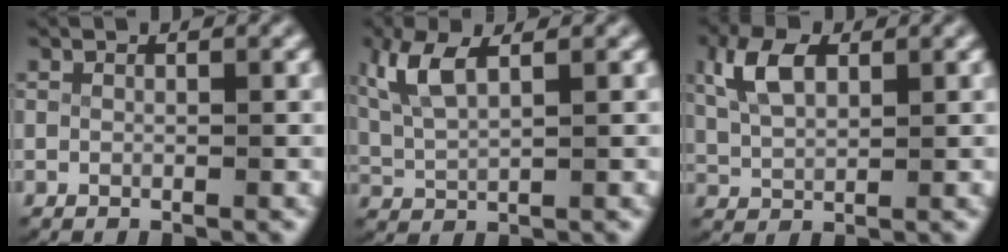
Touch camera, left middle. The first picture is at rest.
{"total": 4.2, "force": [1.7, 2.2, 3.1], "torque": [-0.089, -0.003, 0.041]}
{"total": 4.1, "force": [1.7, 2.3, 2.9], "torque": [-0.076, -0.004, 0.040]}